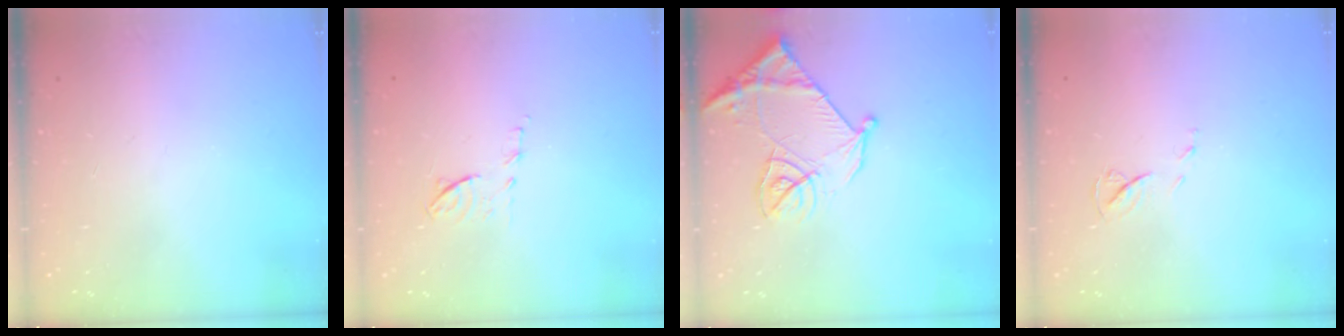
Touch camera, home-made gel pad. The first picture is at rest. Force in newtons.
{"total": 6.8, "press": 6.8, "slide": 0.9}
{"total": 14.4, "press": 14.3, "slide": 1.6}
{"total": 5.7, "press": 5.6, "slide": 0.5}